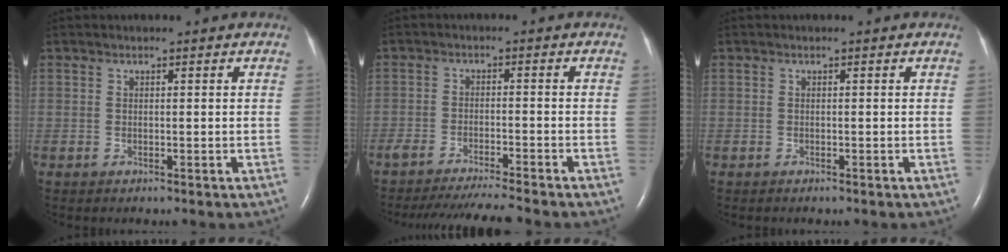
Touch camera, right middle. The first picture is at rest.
{"total": 9.8, "force": [-9.0, -0.5, 3.8], "torque": [-0.052, -0.020, -0.140]}
{"total": 0.0}